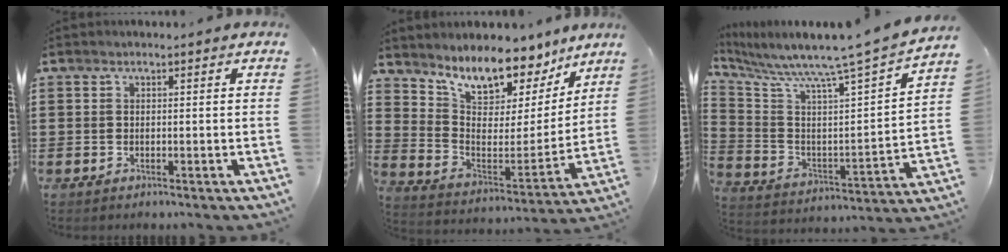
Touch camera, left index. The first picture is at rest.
{"total": 9.3, "force": [8.4, 2.9, 2.8], "torque": [-0.076, -0.069, 0.149]}
{"total": 7.2, "force": [6.4, -1.0, 3.1], "torque": [-0.093, -0.069, 0.094]}